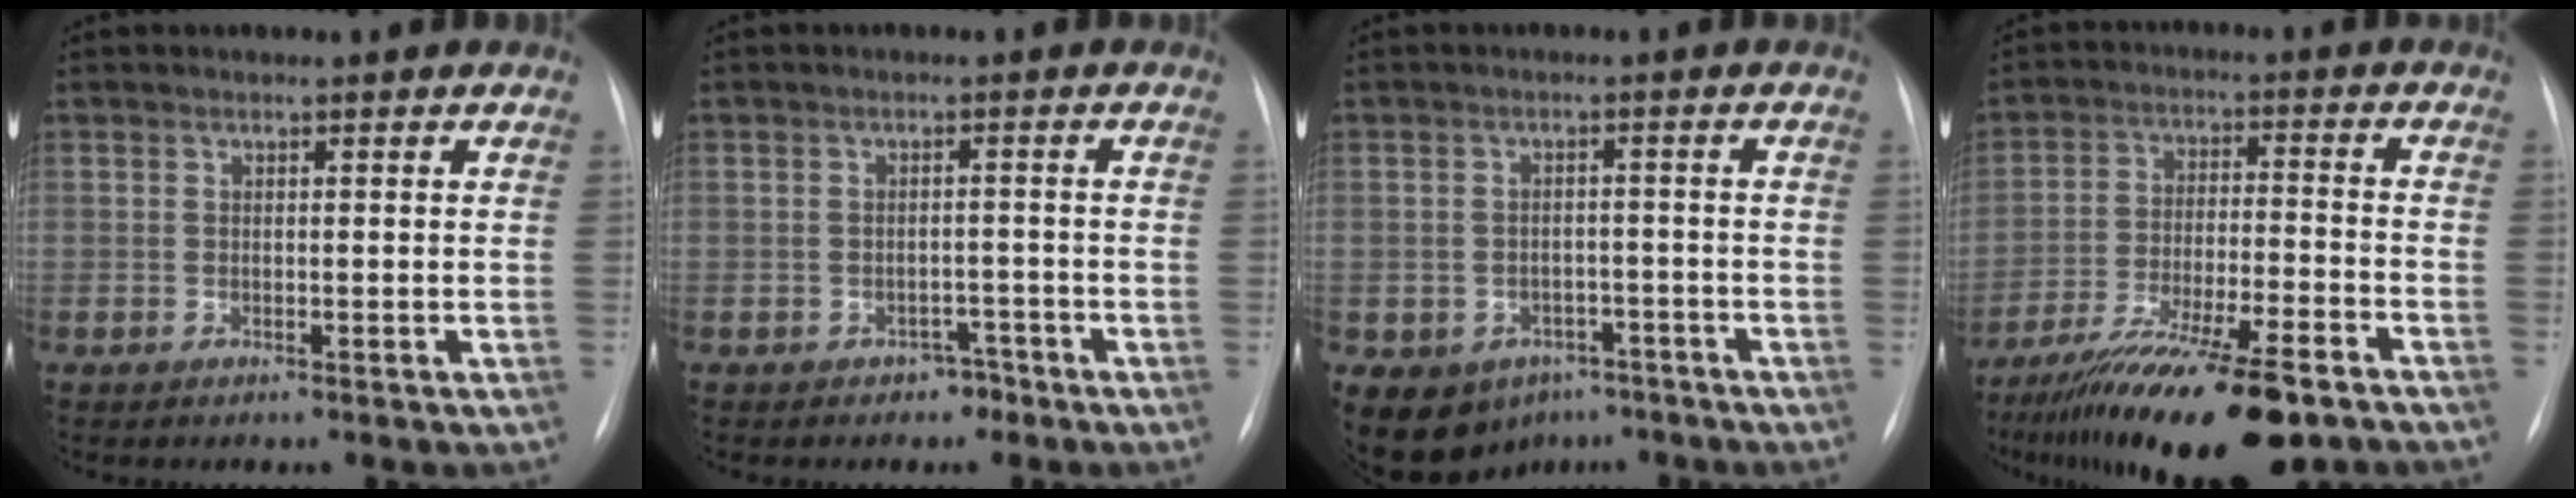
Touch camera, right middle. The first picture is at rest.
{"total": 2.4, "force": [-1.7, 1.7, 0.3], "torque": [-0.005, 0.012, -0.022]}
{"total": 10.3, "force": [-6.3, 7.6, 2.9], "torque": [-0.054, 0.012, -0.078]}
{"total": 18.3, "force": [-13.8, 2.8, 11.7], "torque": [-0.181, -0.023, -0.226]}